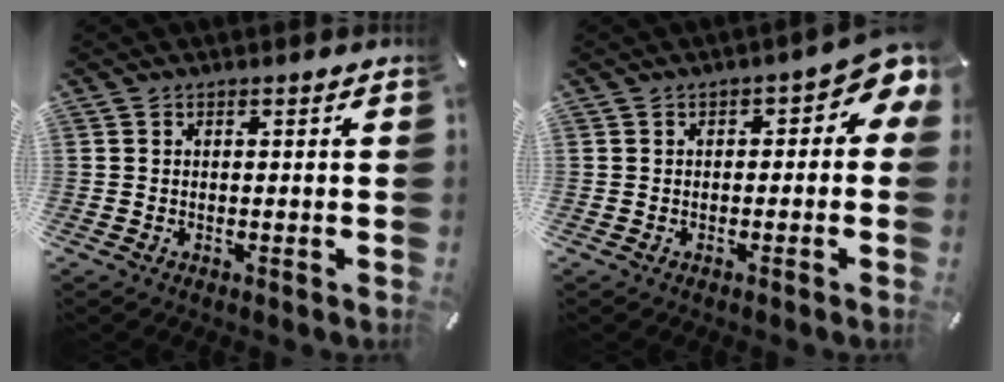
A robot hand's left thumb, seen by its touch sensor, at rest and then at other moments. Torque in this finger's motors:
{"motor_torque": [0.34, 0.37, 0.53, 0.27, 0.03]}